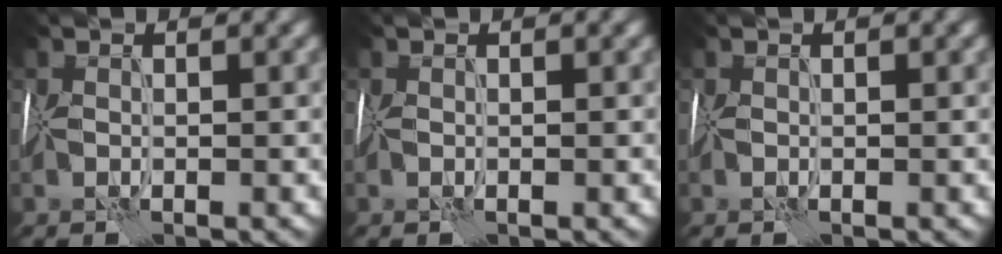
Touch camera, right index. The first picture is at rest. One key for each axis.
{"total": 0.0}
{"total": 0.0}